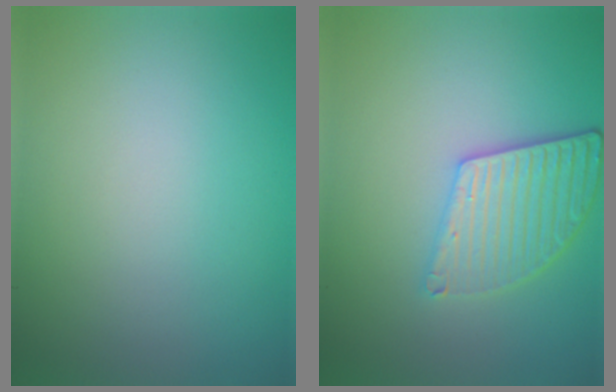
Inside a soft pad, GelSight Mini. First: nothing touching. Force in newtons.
{"total": 4.1, "press": 3.6, "slide": 2.0}